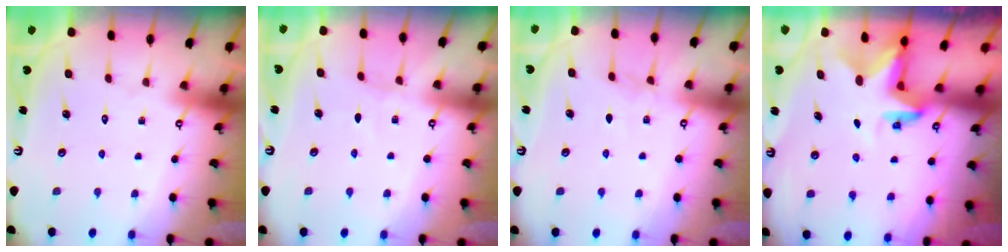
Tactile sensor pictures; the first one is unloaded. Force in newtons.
{"total": 3.2, "press": 3.2, "slide": 0.4}
{"total": 3.4, "press": 3.3, "slide": 0.5}
{"total": 2.9, "press": 2.9, "slide": 0.2}